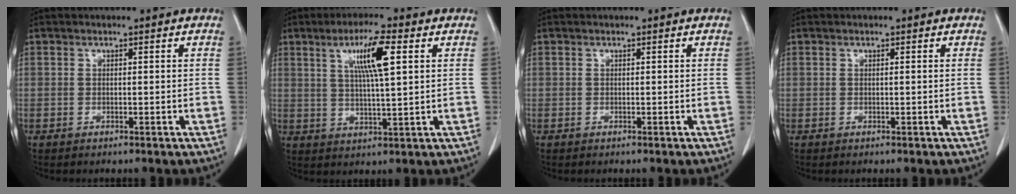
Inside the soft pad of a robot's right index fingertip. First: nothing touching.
{"total": 8.2, "force": [3.0, 0.4, 7.6], "torque": [-0.139, 0.005, 0.052]}
{"total": 0.0}
{"total": 0.0}